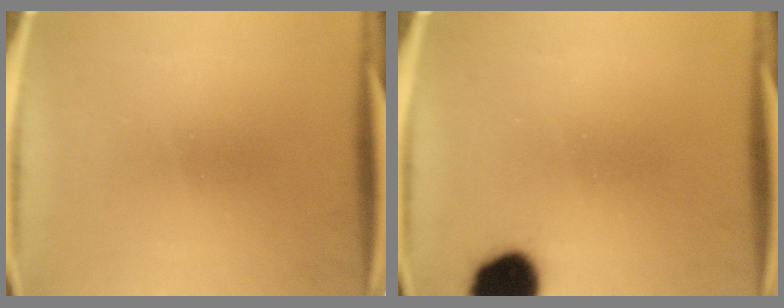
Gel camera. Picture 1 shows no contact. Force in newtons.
{"total": 11.7}